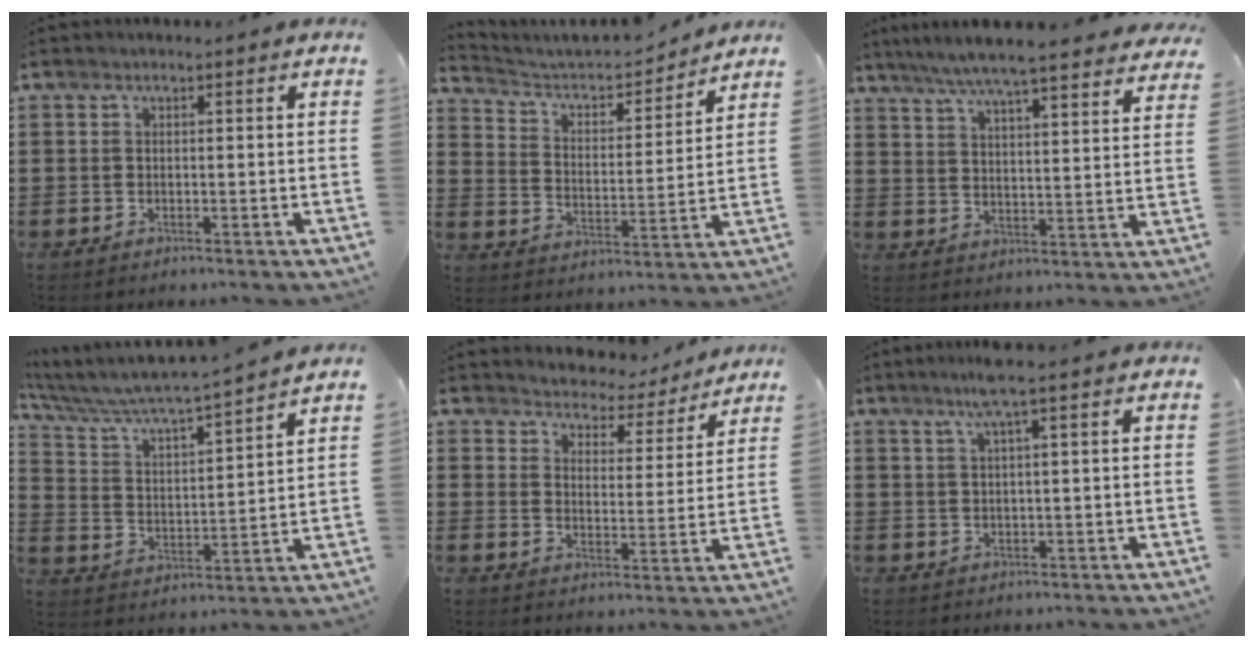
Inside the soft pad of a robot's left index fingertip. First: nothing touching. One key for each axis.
{"total": 4.3, "fx": 3.8, "fy": 1.3, "fz": 1.4, "tx": -0.050, "ty": -0.031, "tz": 0.056}
{"total": 6.3, "fx": 5.6, "fy": -0.5, "fz": 2.8, "tx": -0.076, "ty": -0.033, "tz": 0.096}
{"total": 4.9, "fx": 4.7, "fy": -0.4, "fz": 1.5, "tx": -0.056, "ty": -0.043, "tz": 0.069}
{"total": 4.2, "fx": 4.1, "fy": 0.5, "fz": -0.5, "tx": -0.010, "ty": -0.039, "tz": 0.066}
{"total": 3.6, "fx": 1.8, "fy": -0.5, "fz": 3.1, "tx": -0.062, "ty": 0.001, "tz": 0.028}